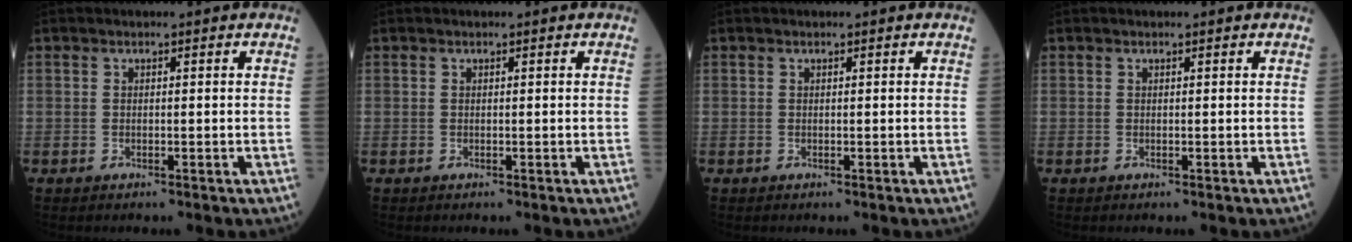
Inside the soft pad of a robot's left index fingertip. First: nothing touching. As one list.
[{"total": 0.0}, {"total": 0.0}, {"total": 0.0}]